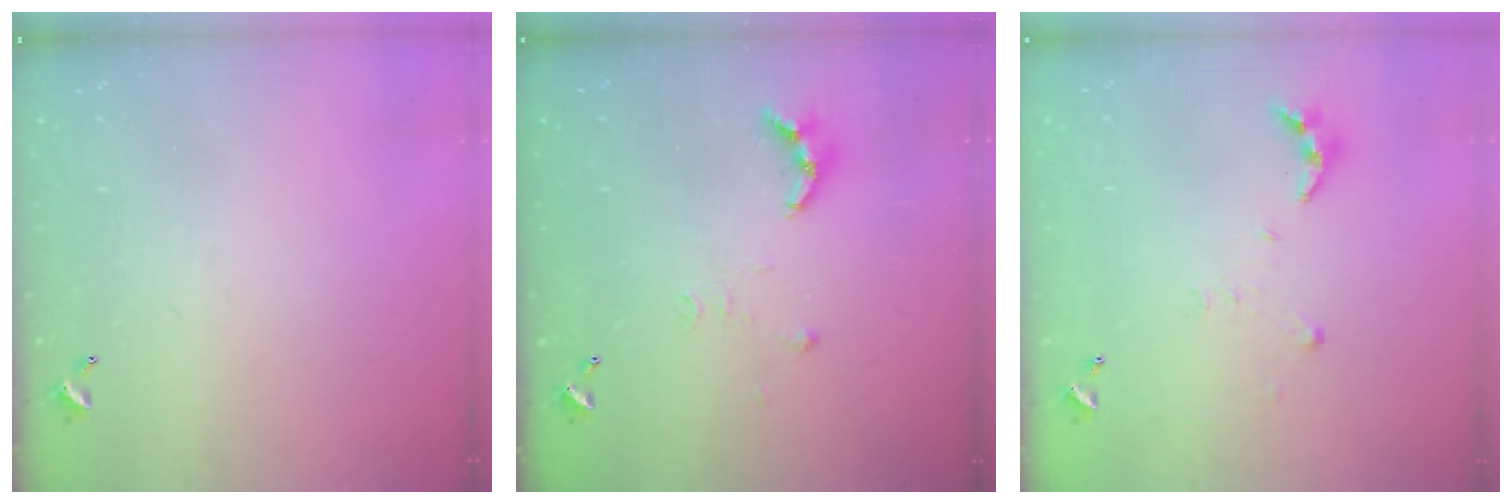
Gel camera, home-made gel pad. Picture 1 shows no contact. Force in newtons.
{"total": 7.7, "press": 7.6, "slide": 0.6}
{"total": 6.3, "press": 6.3, "slide": 0.6}